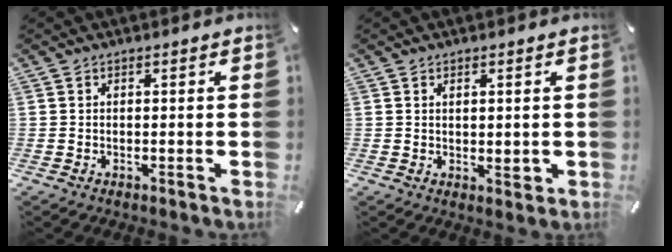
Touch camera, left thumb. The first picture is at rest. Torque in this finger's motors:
{"motor_torque": [-0.02, -0.15, 0.18, 0.18, -0.01]}